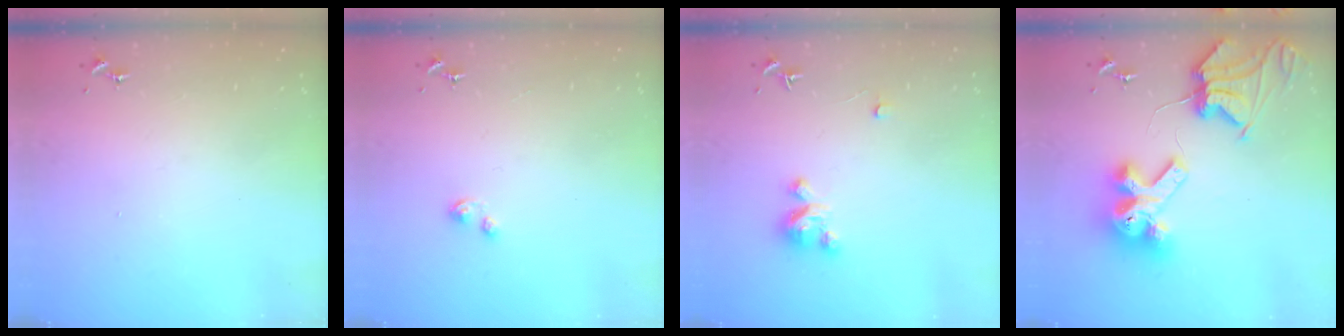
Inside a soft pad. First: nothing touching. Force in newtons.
{"total": 2.6, "press": 2.6, "slide": 0.2}
{"total": 4.9, "press": 4.9, "slide": 0.2}
{"total": 16.8, "press": 16.7, "slide": 2.2}